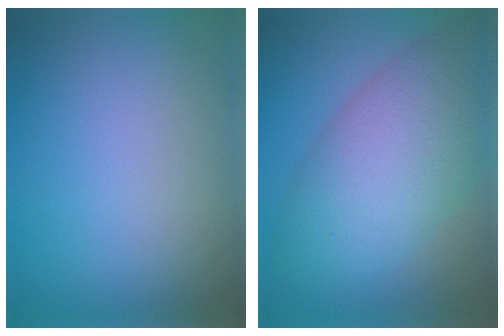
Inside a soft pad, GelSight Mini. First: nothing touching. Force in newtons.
{"total": 9.5, "press": 9.5, "slide": 0.4}